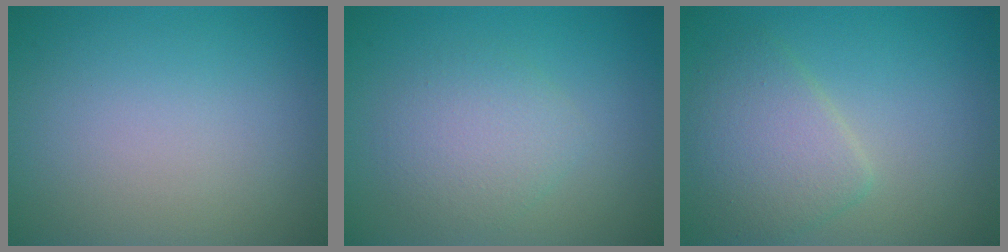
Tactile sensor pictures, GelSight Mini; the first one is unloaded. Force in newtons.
{"total": 3.0, "press": 3.0, "slide": 0.1}
{"total": 4.0, "press": 4.0, "slide": 0.2}